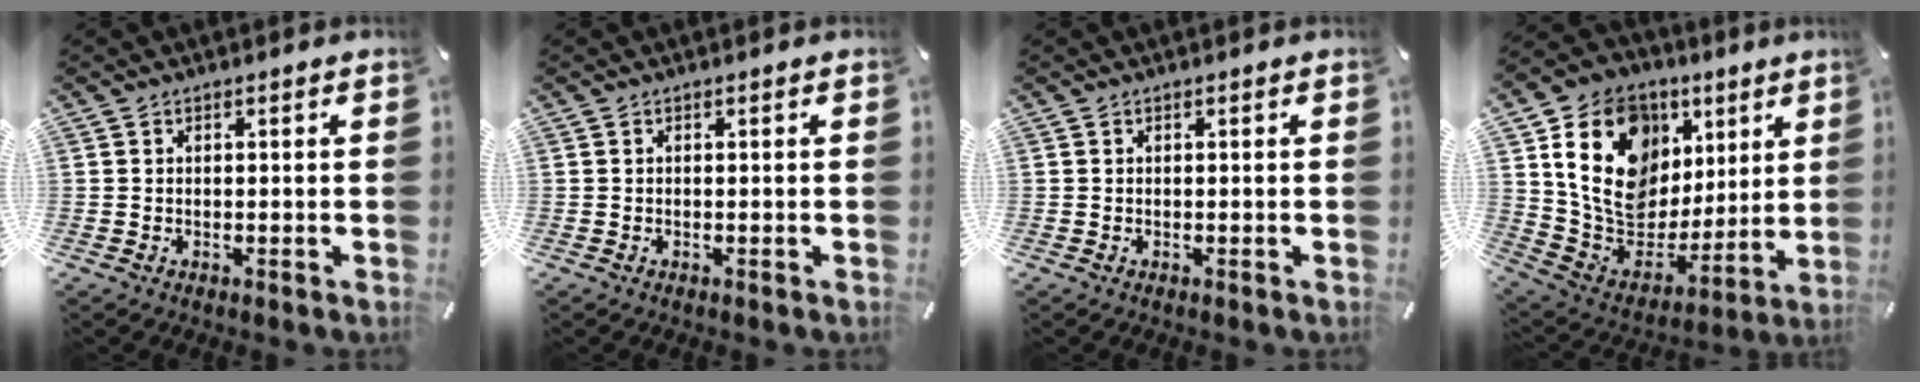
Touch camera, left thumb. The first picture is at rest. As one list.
[{"total": 0.0}, {"total": 0.0}, {"total": 20.6, "force": [7.7, 16.4, 9.9], "torque": [-0.183, -0.032, 0.154]}]